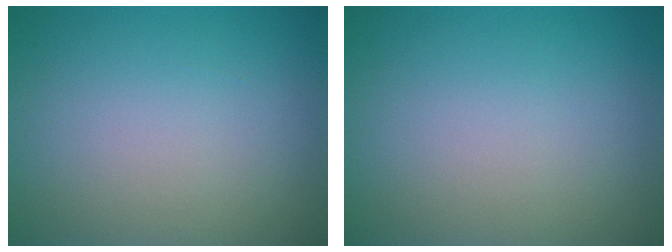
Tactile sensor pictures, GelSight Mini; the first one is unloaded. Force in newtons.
{"total": 0.0}